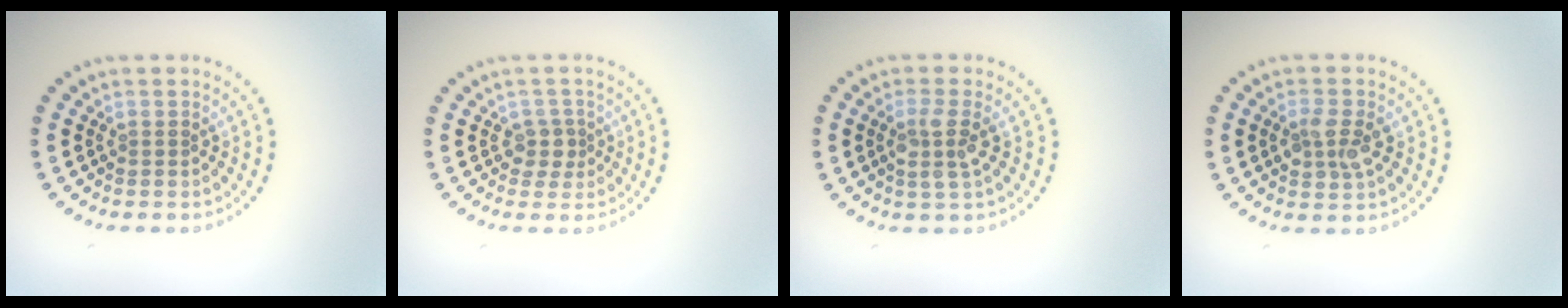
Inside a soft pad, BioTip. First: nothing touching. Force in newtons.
{"total": 1.7, "press": 1.4, "slide": 1.0}
{"total": 2.5, "press": 2.2, "slide": 1.2}
{"total": 2.5, "press": 2.5, "slide": 0.2}